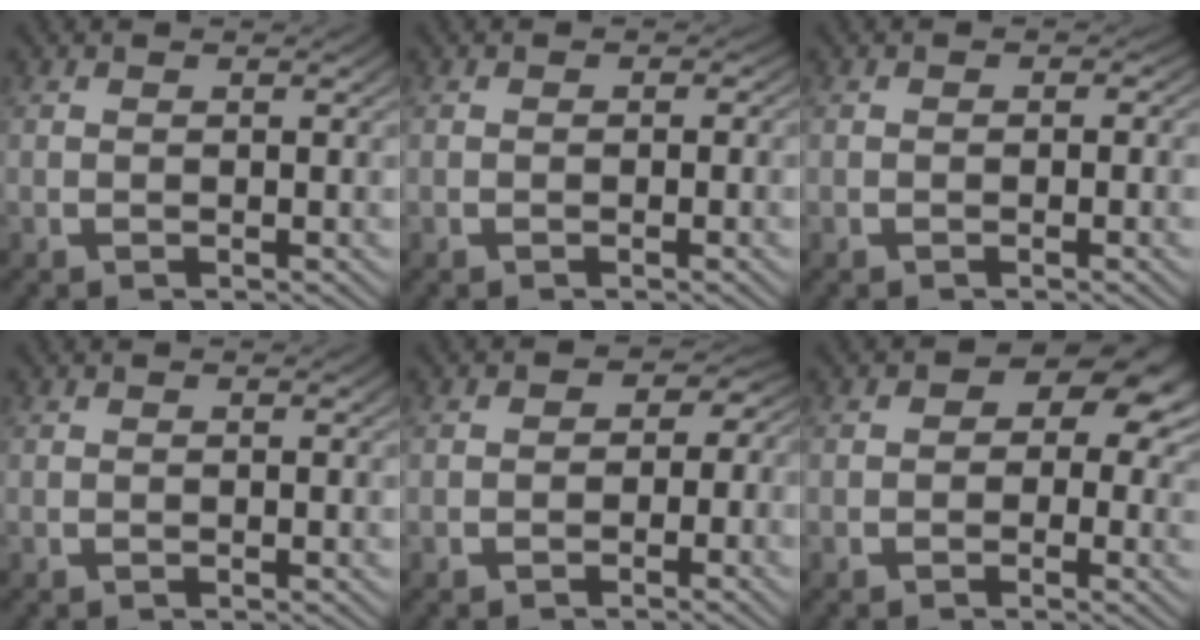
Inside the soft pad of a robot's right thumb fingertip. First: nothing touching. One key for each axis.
{"total": 1.4, "fx": -0.4, "fy": 1.3, "fz": 0.4, "tx": 0.006, "ty": -0.002, "tz": -0.013}
{"total": 1.7, "fx": -0.4, "fy": 1.5, "fz": 0.5, "tx": 0.006, "ty": -0.001, "tz": -0.014}
{"total": 0.0}
{"total": 3.4, "fx": -0.1, "fy": 2.9, "fz": 1.7, "tx": -0.014, "ty": -0.002, "tz": -0.005}
{"total": 5.8, "fx": 0.7, "fy": 4.1, "fz": 4.1, "tx": -0.050, "ty": -0.004, "tz": 0.006}